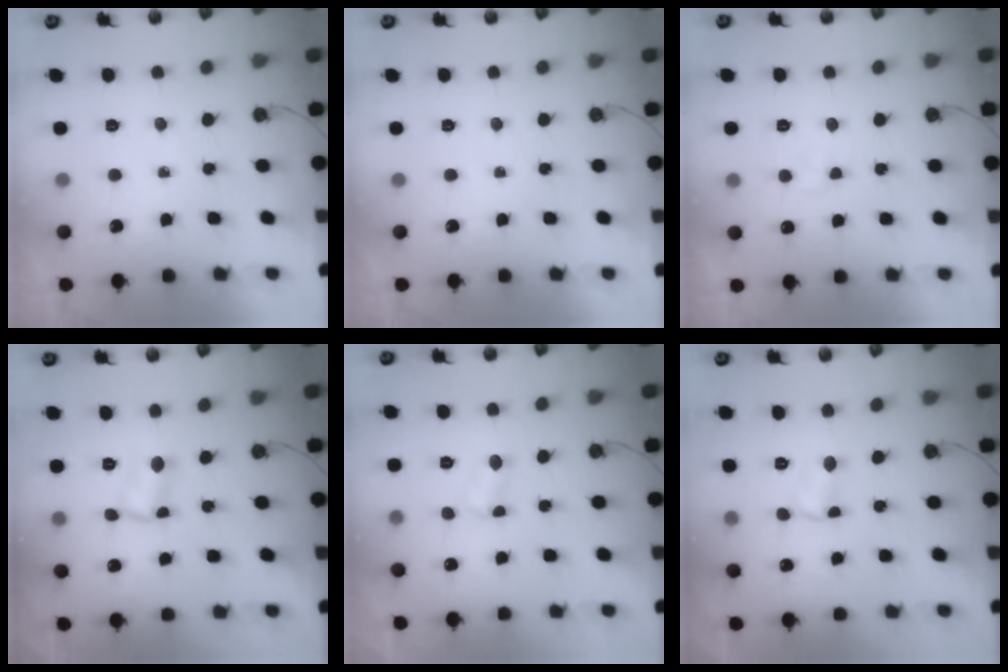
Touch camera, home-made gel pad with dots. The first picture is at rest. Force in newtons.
{"total": 0.0}
{"total": 2.9, "press": 2.7, "slide": 0.9}
{"total": 2.6, "press": 2.6, "slide": 0.2}
{"total": 4.8, "press": 4.7, "slide": 0.5}
{"total": 2.3, "press": 2.3, "slide": 0.3}